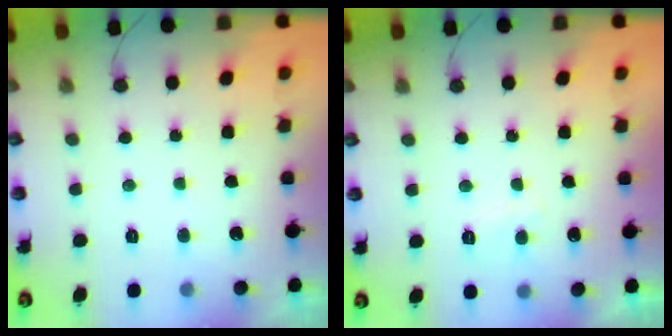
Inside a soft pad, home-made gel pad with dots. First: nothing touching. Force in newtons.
{"total": 3.1, "press": 2.9, "slide": 0.9}